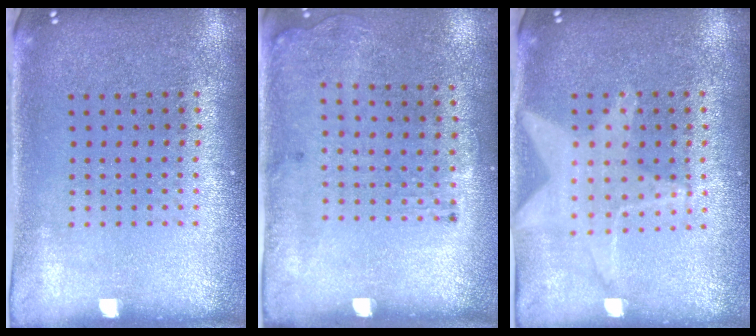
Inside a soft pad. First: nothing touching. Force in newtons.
{"total": 1.8, "press": 1.2, "slide": 1.3}
{"total": 1.1, "press": 1.1, "slide": 0.1}